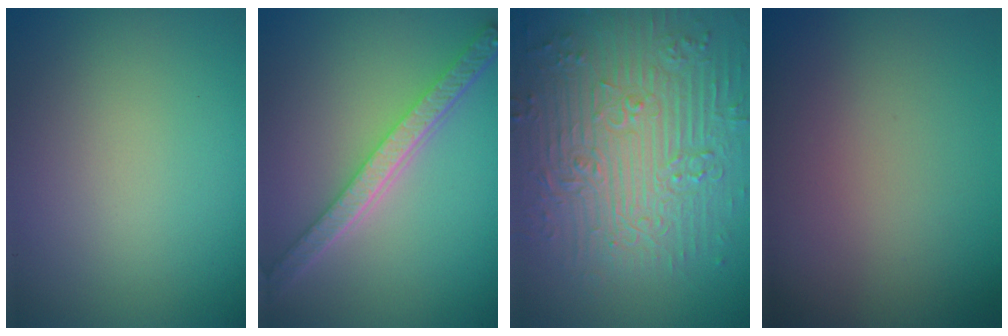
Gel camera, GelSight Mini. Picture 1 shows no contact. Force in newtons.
{"total": 5.1, "press": 4.0, "slide": 3.1}
{"total": 9.5, "press": 6.9, "slide": 6.4}
{"total": 0.0}